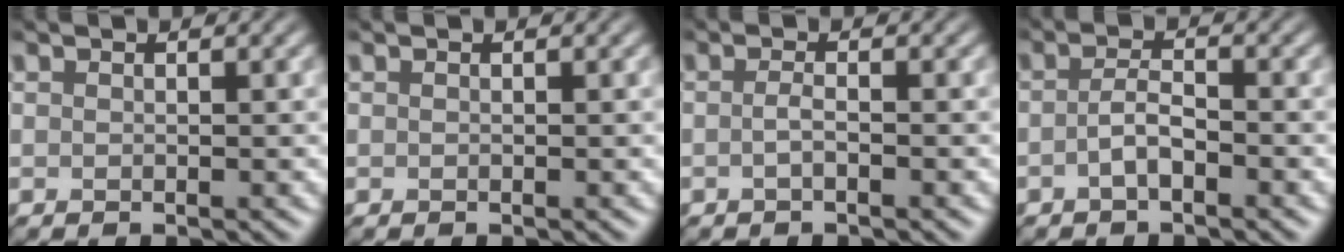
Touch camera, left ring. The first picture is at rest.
{"total": 0.0}
{"total": 1.1, "force": [-0.5, 0.0, 1.0], "torque": [-0.025, 0.001, -0.010]}
{"total": 1.9, "force": [-1.0, 0.4, 1.6], "torque": [-0.039, 0.004, -0.022]}